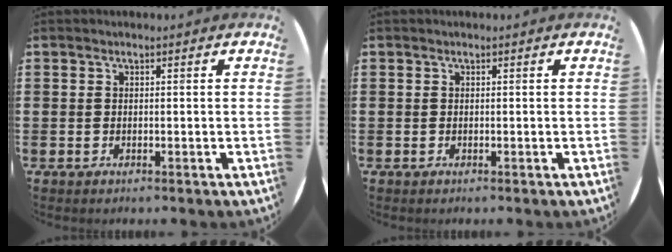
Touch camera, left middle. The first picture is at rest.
{"total": 0.0}